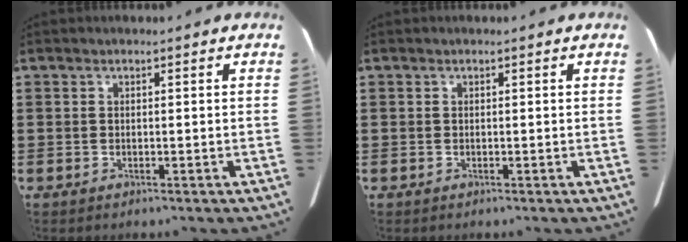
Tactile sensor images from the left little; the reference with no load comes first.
{"total": 0.0}